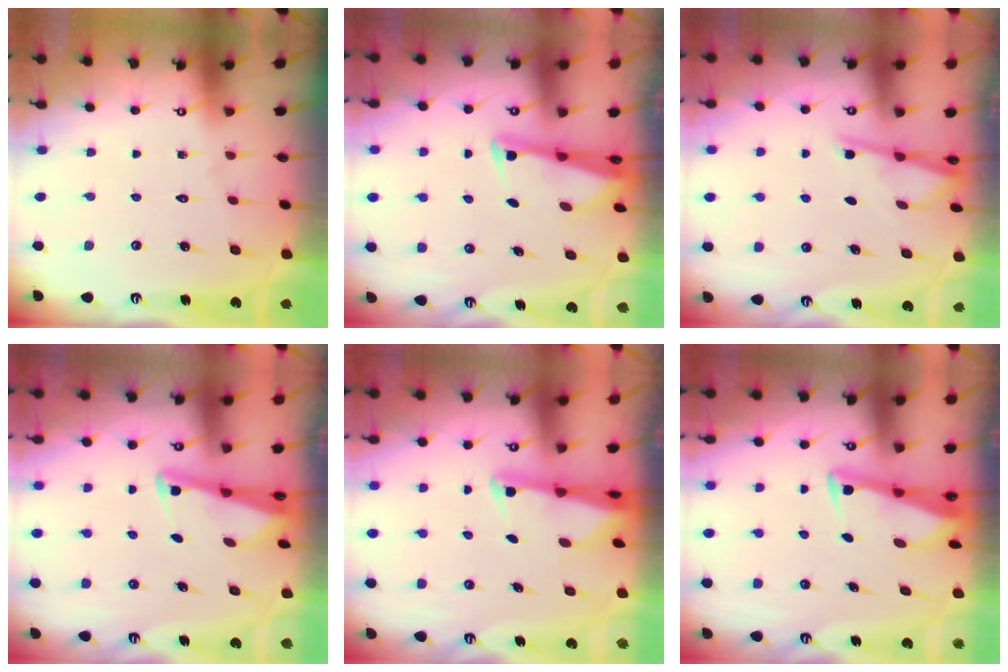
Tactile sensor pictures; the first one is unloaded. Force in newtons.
{"total": 2.4, "press": 2.4, "slide": 0.5}
{"total": 3.0, "press": 3.0, "slide": 0.3}
{"total": 3.7, "press": 3.7, "slide": 0.4}
{"total": 2.6, "press": 2.5, "slide": 0.5}
{"total": 3.0, "press": 3.0, "slide": 0.3}